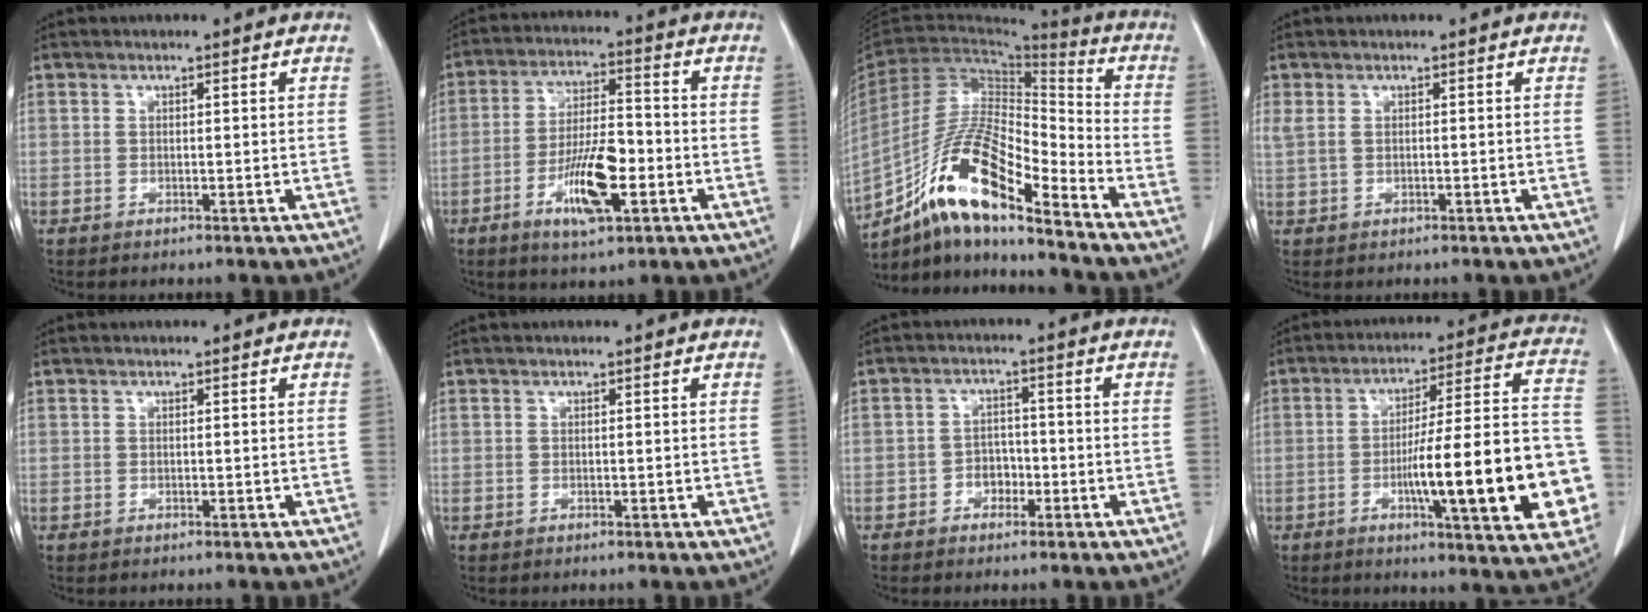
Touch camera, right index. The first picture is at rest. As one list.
[{"total": 10.8, "force": [-3.9, 2.8, 9.7], "torque": [-0.182, -0.001, -0.066]}, {"total": 17.1, "force": [-11.4, 3.0, 12.4], "torque": [-0.237, -0.001, -0.205]}, {"total": 1.3, "force": [0.5, 0.6, 1.0], "torque": [-0.036, 0.009, 0.017]}, {"total": 0.0}, {"total": 0.0}, {"total": 3.1, "force": [-1.5, 2.2, 1.6], "torque": [-0.017, 0.008, -0.025]}, {"total": 21.6, "force": [-5.2, 2.8, 20.8], "torque": [-0.235, 0.021, -0.066]}]